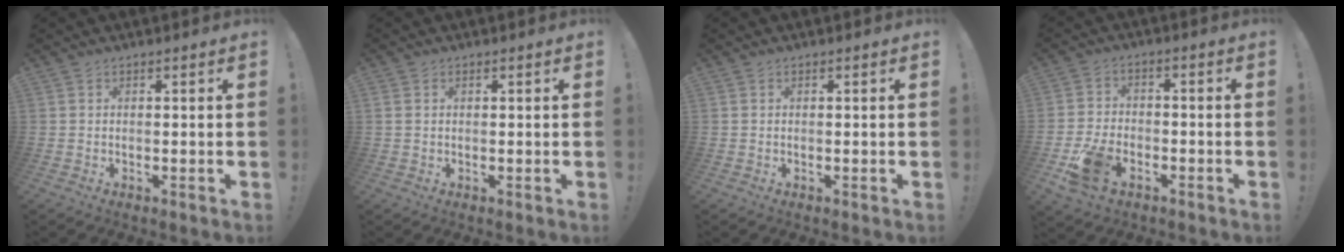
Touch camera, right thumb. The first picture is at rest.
{"total": 1.0, "force": [0.5, 0.7, 0.5], "torque": [-0.012, 0.005, 0.009]}
{"total": 0.0}
{"total": 10.8, "force": [-5.5, 7.0, 6.1], "torque": [-0.111, 0.034, -0.097]}